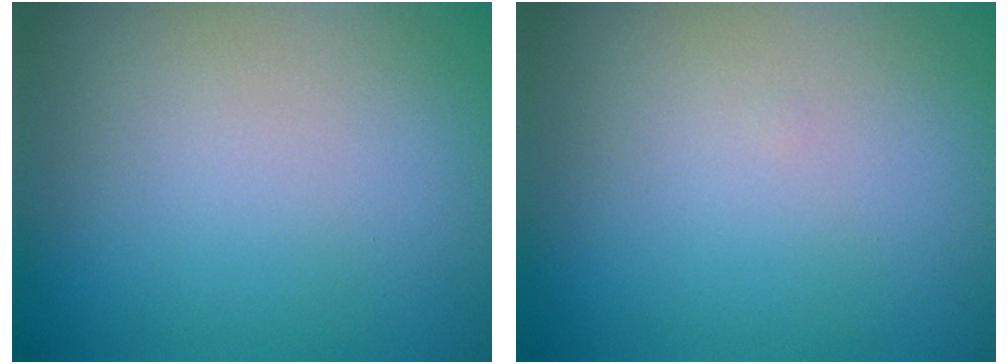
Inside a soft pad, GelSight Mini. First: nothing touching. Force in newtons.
{"total": 0.0}